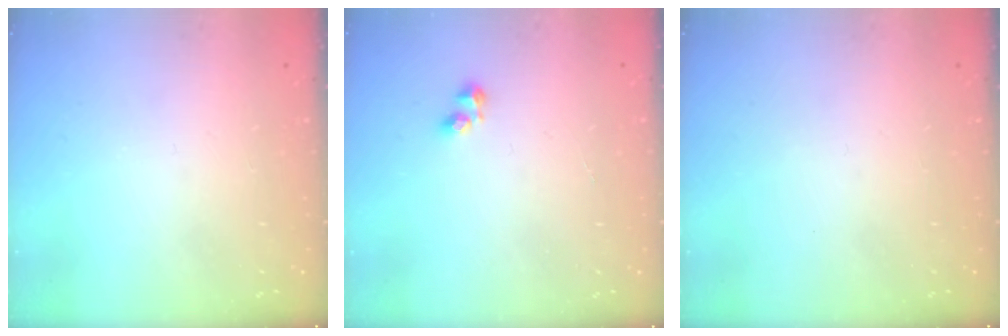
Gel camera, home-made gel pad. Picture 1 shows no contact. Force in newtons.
{"total": 2.5, "press": 2.3, "slide": 0.9}
{"total": 0.0}